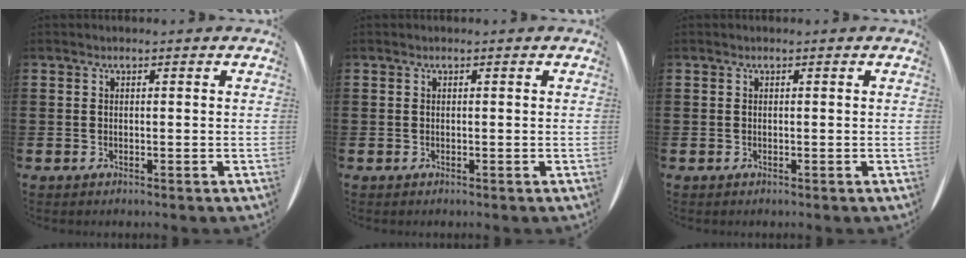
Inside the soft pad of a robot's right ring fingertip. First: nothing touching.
{"total": 0.0}
{"total": 0.0}